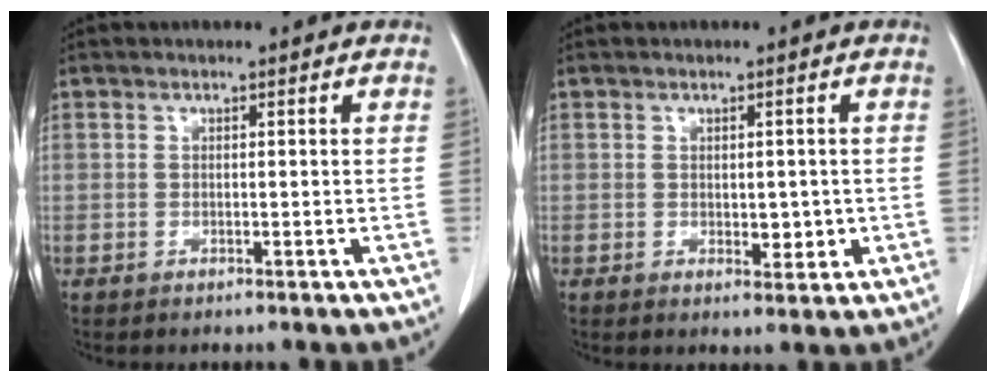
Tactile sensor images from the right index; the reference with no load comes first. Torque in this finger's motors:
{"motor_torque": [0.07, 0.16, 0.08, 0.02]}